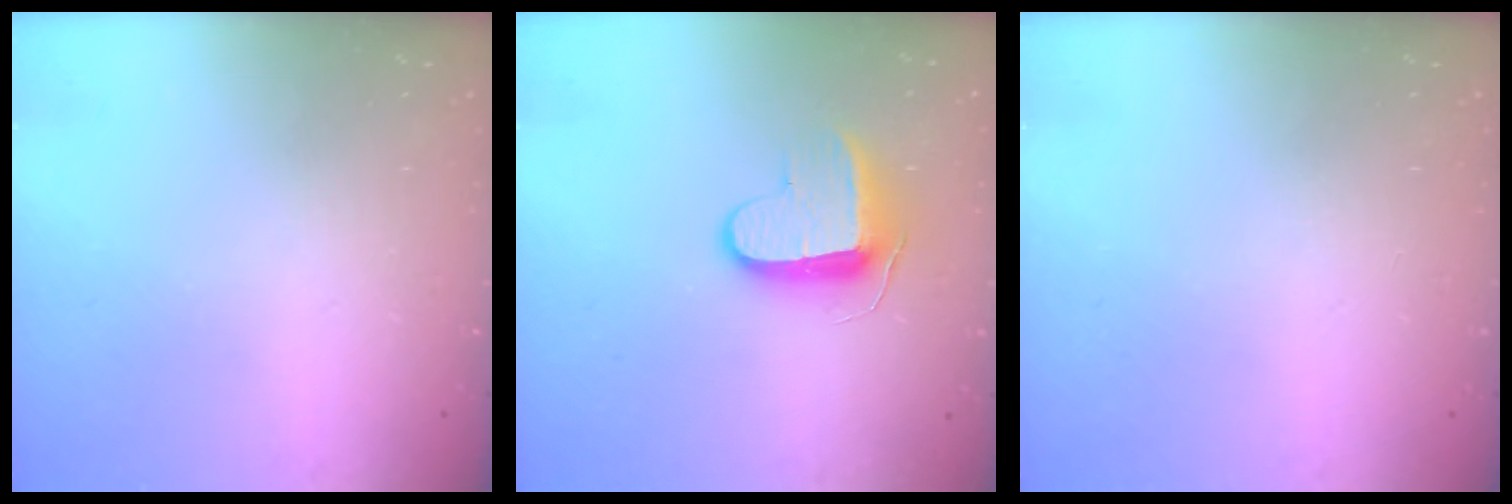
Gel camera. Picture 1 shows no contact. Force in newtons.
{"total": 9.2, "press": 9.2, "slide": 0.9}
{"total": 0.0}